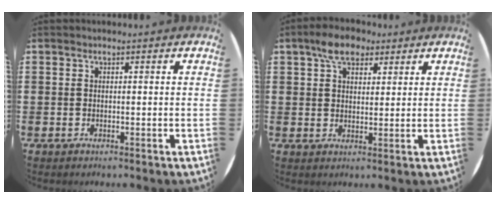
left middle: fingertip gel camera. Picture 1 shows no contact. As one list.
[{"total": 5.4, "force": [3.9, 2.8, 2.5], "torque": [-0.045, 0.005, 0.069]}]